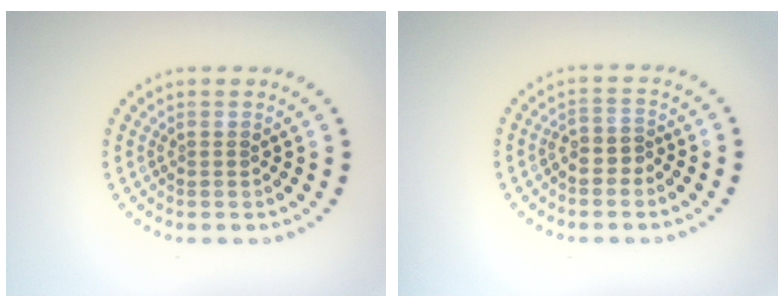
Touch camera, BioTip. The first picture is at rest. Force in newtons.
{"total": 1.4, "press": 1.3, "slide": 0.7}